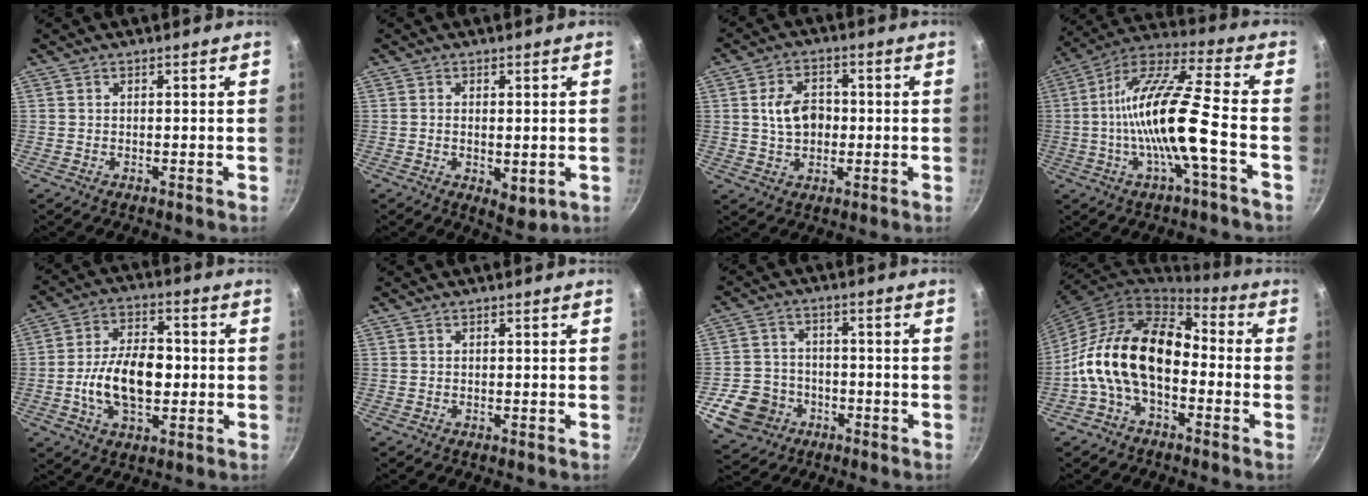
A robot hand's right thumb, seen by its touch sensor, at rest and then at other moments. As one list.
[{"total": 4.8, "force": [-0.7, 2.3, 4.1], "torque": [-0.062, -0.016, -0.006]}, {"total": 7.9, "force": [0.3, 5.7, 5.4], "torque": [-0.072, 0.012, 0.002]}, {"total": 17.2, "force": [-3.4, 2.9, 16.7], "torque": [-0.304, 0.035, -0.075]}, {"total": 13.8, "force": [-1.6, 8.2, 11.0], "torque": [-0.171, 0.024, -0.033]}, {"total": 0.0}, {"total": 10.9, "force": [-4.6, 8.9, 4.3], "torque": [-0.063, 0.034, -0.078]}, {"total": 17.3, "force": [-3.0, 10.7, 13.2], "torque": [-0.212, 0.047, -0.072]}]